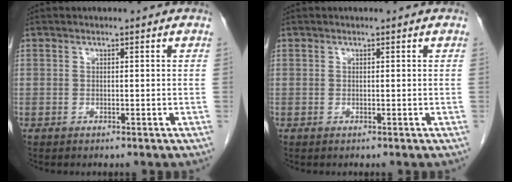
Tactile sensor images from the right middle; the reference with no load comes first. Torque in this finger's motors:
{"motor_torque": [0.00, 0.00, 0.00, 0.00]}